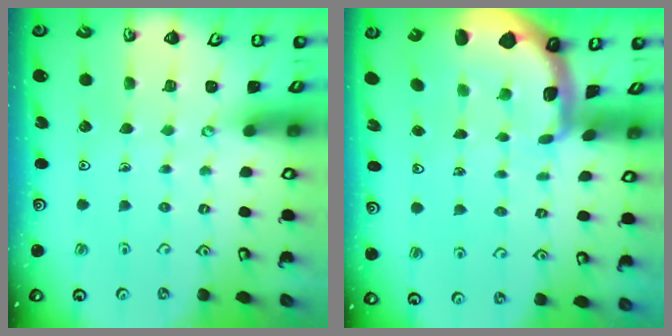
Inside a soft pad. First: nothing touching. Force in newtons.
{"total": 1.9, "press": 1.8, "slide": 0.5}